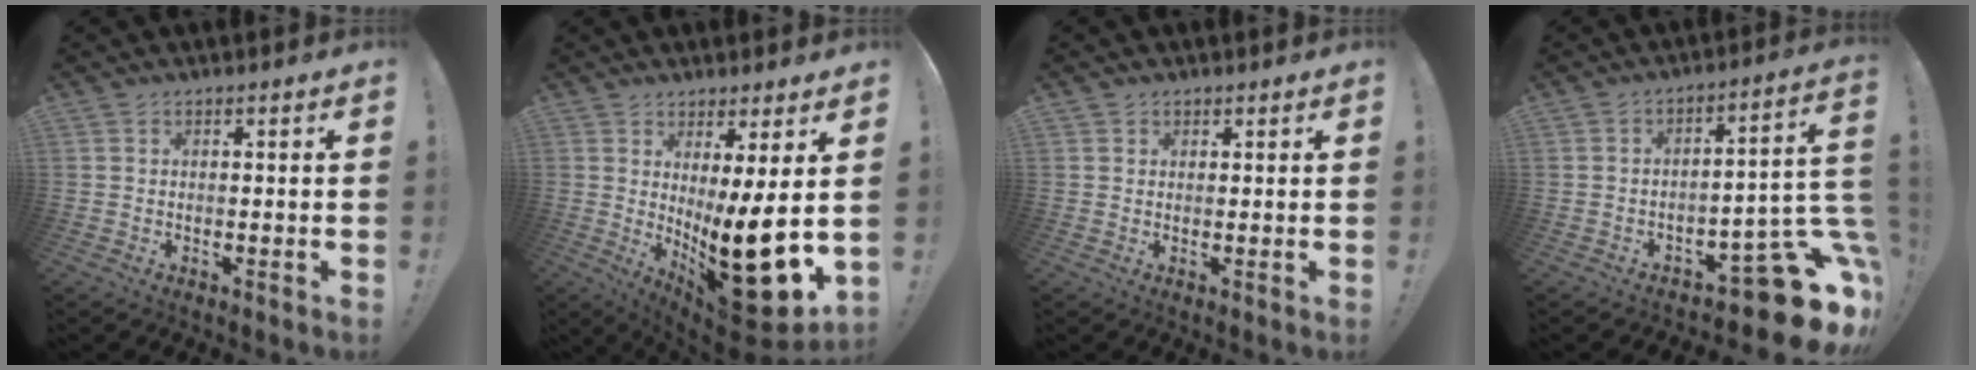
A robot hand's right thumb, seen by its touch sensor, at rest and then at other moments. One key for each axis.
{"total": 18.5, "fx": -0.9, "fy": 4.1, "fz": 18.0, "tx": -0.255, "ty": -0.042, "tz": -0.008}
{"total": 1.3, "fx": 0.9, "fy": 1.0, "fz": 0.1, "tx": 0.003, "ty": -0.004, "tz": 0.016}
{"total": 17.2, "fx": -8.8, "fy": 6.2, "fz": 13.4, "tx": -0.139, "ty": 0.049, "tz": -0.135}